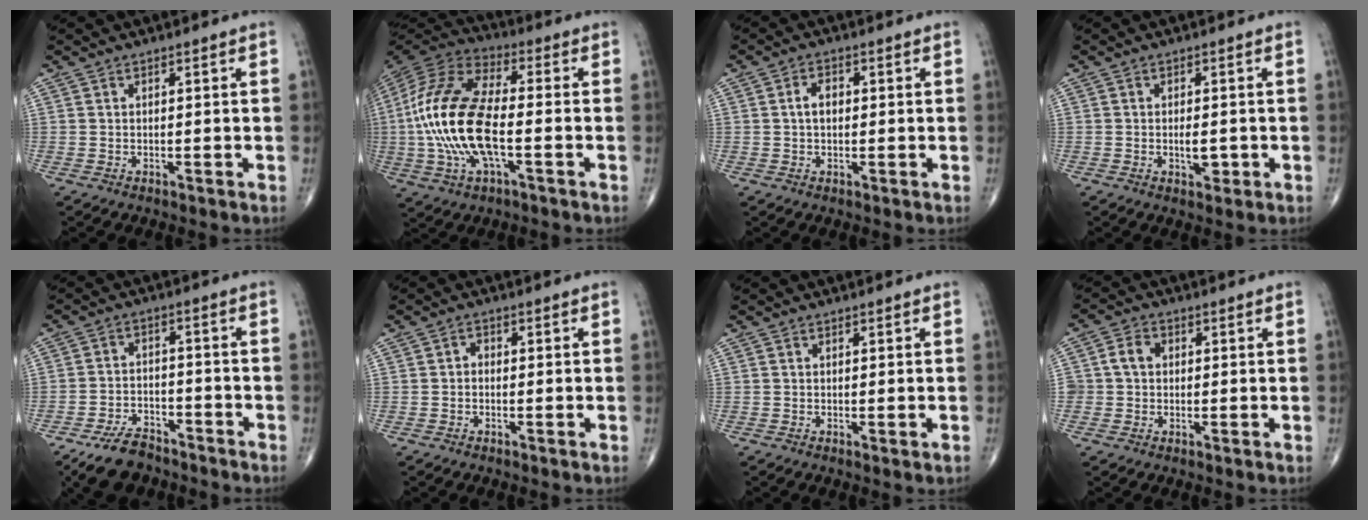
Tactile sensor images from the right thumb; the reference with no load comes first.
{"total": 20.7, "force": [-2.6, 8.6, 18.6], "torque": [-0.408, 0.020, -0.050]}
{"total": 3.3, "force": [0.2, 2.1, 2.5], "torque": [-0.039, 0.009, 0.001]}
{"total": 3.0, "force": [-0.6, 1.5, 2.5], "torque": [-0.035, -0.001, -0.006]}
{"total": 8.8, "force": [-6.8, 4.4, 3.5], "torque": [-0.056, 0.033, -0.121]}
{"total": 1.3, "force": [-0.3, 1.0, 0.7], "torque": [-0.001, 0.005, -0.010]}
{"total": 0.5, "force": [-0.1, 0.2, 0.5], "torque": [-0.011, -0.004, -0.001]}
{"total": 4.2, "force": [0.4, 3.6, 2.1], "torque": [-0.021, 0.012, 0.002]}